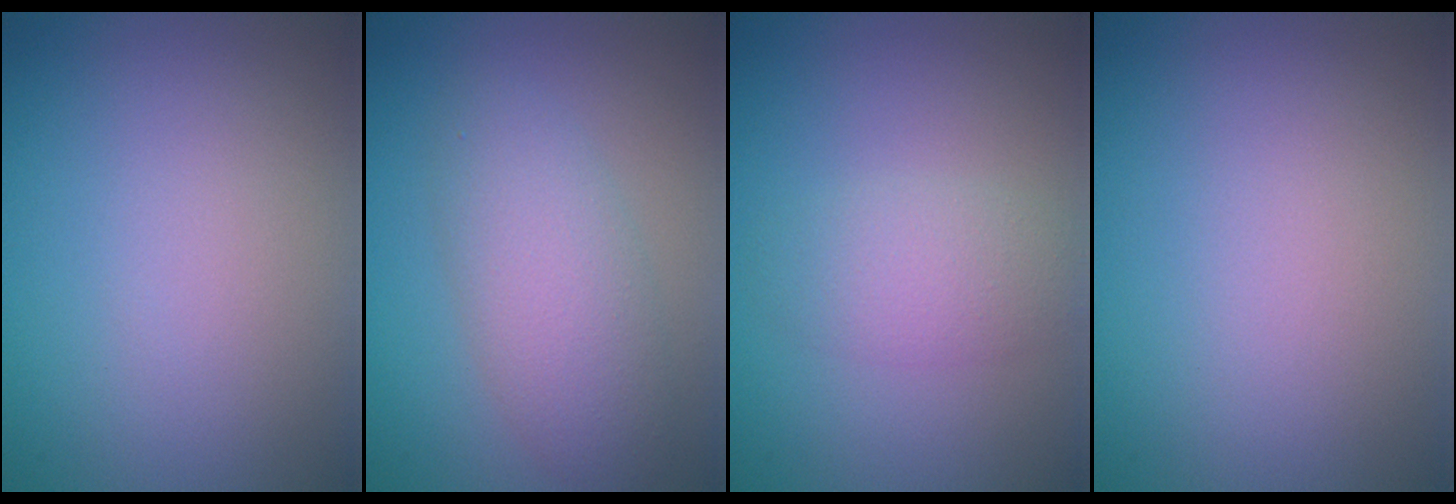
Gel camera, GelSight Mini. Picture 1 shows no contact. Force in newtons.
{"total": 4.4, "press": 4.4, "slide": 0.1}
{"total": 2.8, "press": 2.8, "slide": 0.1}
{"total": 0.0}